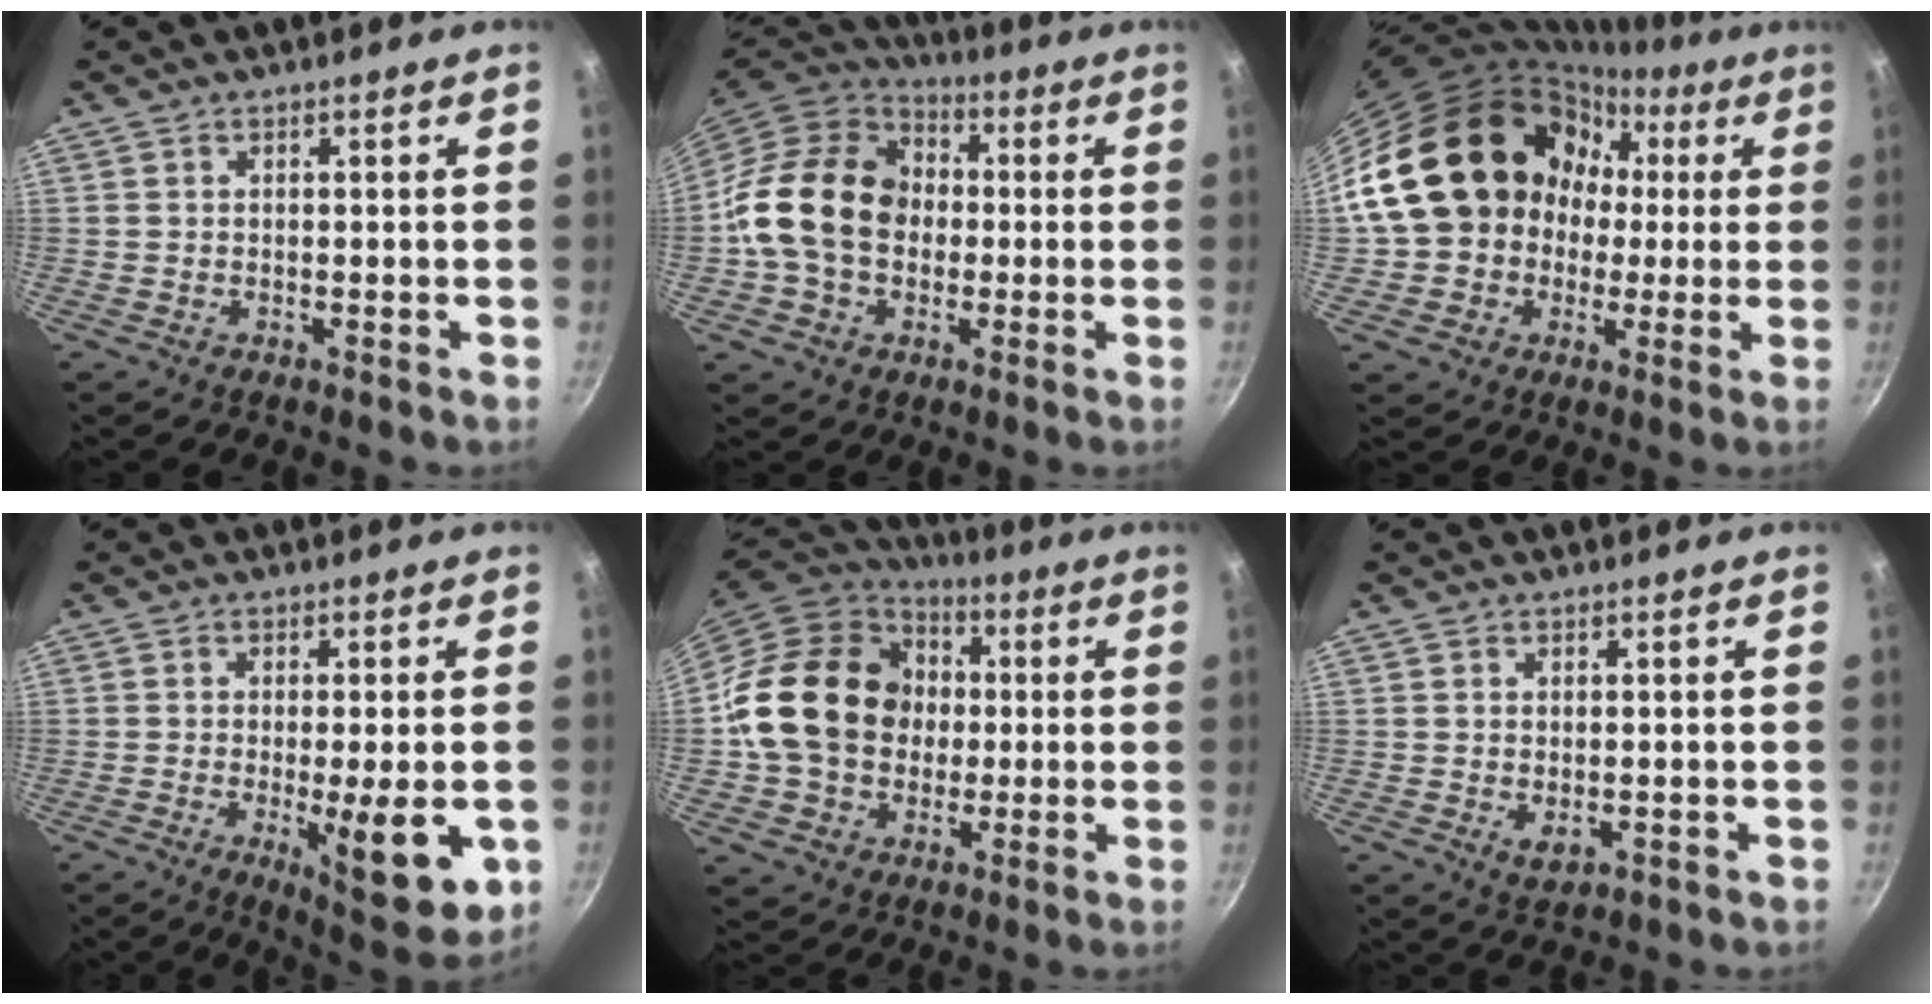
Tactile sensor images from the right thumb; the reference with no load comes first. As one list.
[{"total": 18.4, "force": [-0.3, 14.4, 11.5], "torque": [-0.179, 0.034, -0.014]}, {"total": 21.2, "force": [1.4, 18.0, 11.1], "torque": [-0.163, 0.061, 0.031]}, {"total": 12.6, "force": [-2.8, 3.5, 11.8], "torque": [-0.148, -0.005, -0.030]}, {"total": 21.1, "force": [1.1, 17.1, 12.3], "torque": [-0.191, 0.030, 0.019]}, {"total": 3.0, "force": [-0.2, 1.8, 2.4], "torque": [-0.038, -0.009, 0.000]}]